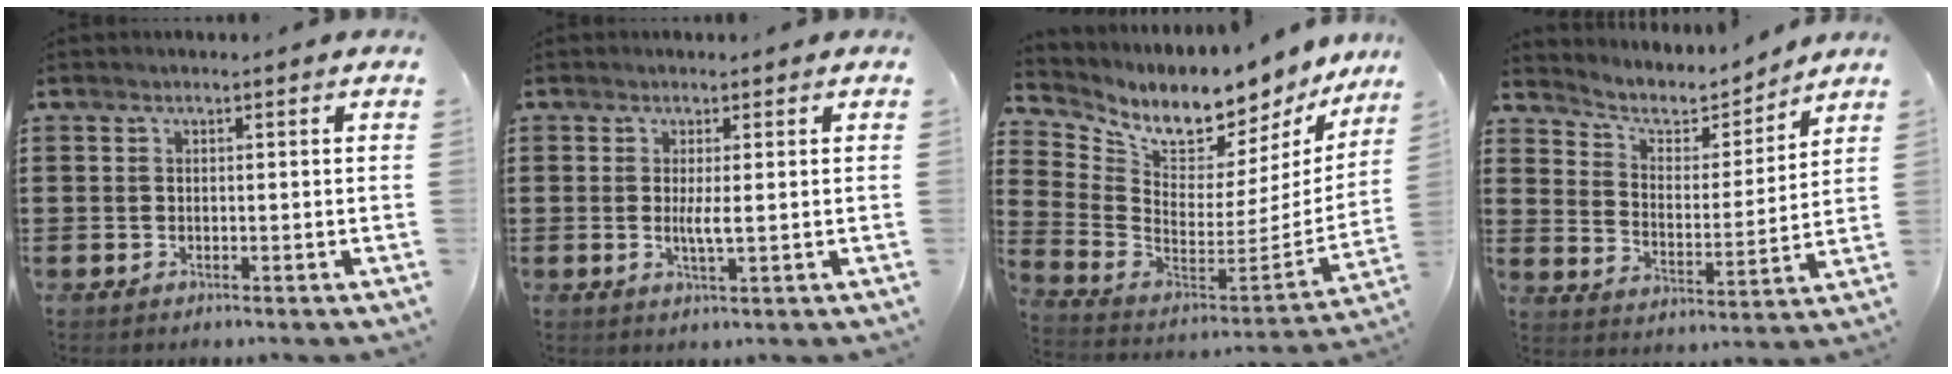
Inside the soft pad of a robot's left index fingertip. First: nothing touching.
{"total": 2.4, "force": [0.0, 0.3, 2.4], "torque": [-0.043, -0.004, -0.001]}
{"total": 6.4, "force": [5.9, 1.8, 1.9], "torque": [-0.071, -0.069, 0.097]}
{"total": 5.0, "force": [4.2, 2.2, 1.6], "torque": [-0.057, -0.024, 0.067]}